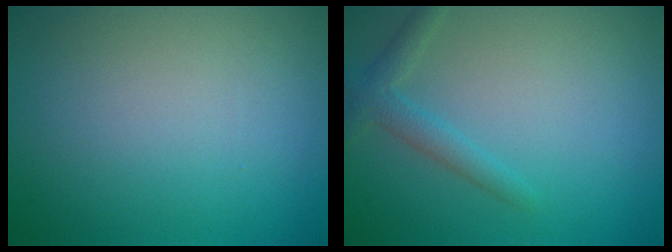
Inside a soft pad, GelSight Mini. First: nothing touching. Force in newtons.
{"total": 2.1, "press": 2.1, "slide": 0.1}